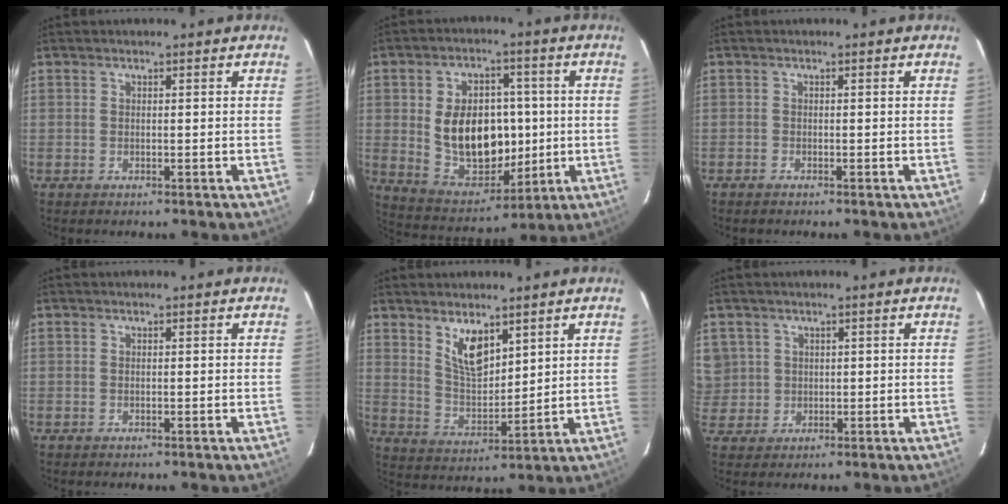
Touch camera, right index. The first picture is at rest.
{"total": 15.8, "force": [0.1, 10.9, 11.4], "torque": [-0.222, 0.003, 0.029]}
{"total": 0.7, "force": [-0.6, 0.3, 0.0], "torque": [-0.004, 0.002, -0.013]}
{"total": 0.0}
{"total": 7.9, "force": [4.9, 3.4, 5.2], "torque": [-0.089, -0.003, 0.101]}
{"total": 6.4, "force": [1.5, 6.0, 1.3], "torque": [-0.023, 0.012, 0.038]}